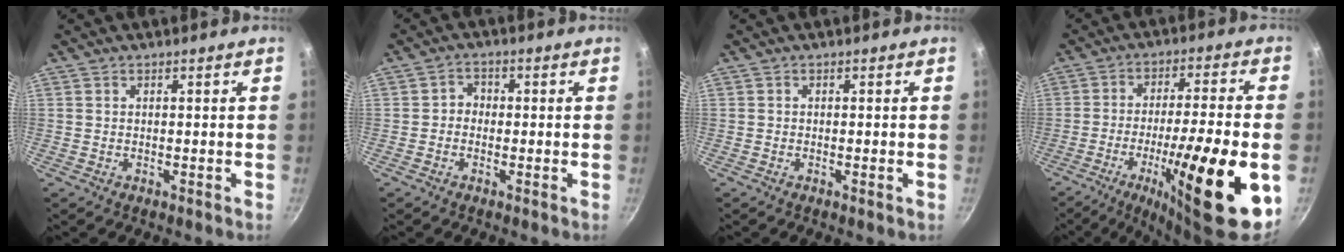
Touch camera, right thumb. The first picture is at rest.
{"total": 2.4, "force": [-0.7, 2.1, 1.0], "torque": [-0.003, 0.013, -0.019]}
{"total": 0.7, "force": [-0.3, 0.0, 0.6], "torque": [-0.015, 0.002, -0.006]}
{"total": 21.8, "force": [-7.6, 4.2, 20.1], "torque": [-0.301, 0.024, -0.116]}